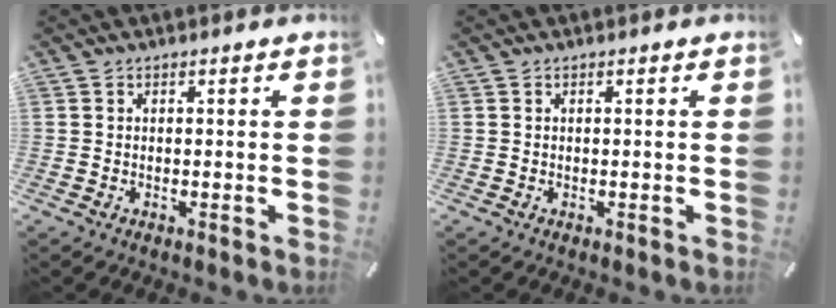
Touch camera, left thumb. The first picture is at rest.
{"total": 0.0}